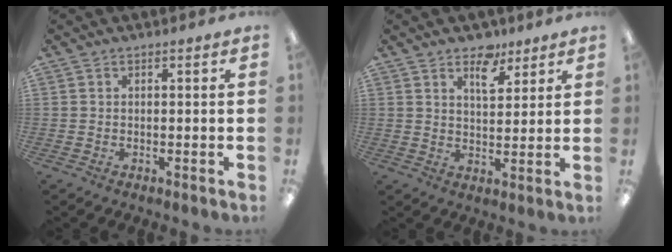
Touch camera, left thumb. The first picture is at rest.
{"total": 7.4, "force": [5.0, 3.8, 4.0], "torque": [-0.044, -0.027, 0.084]}